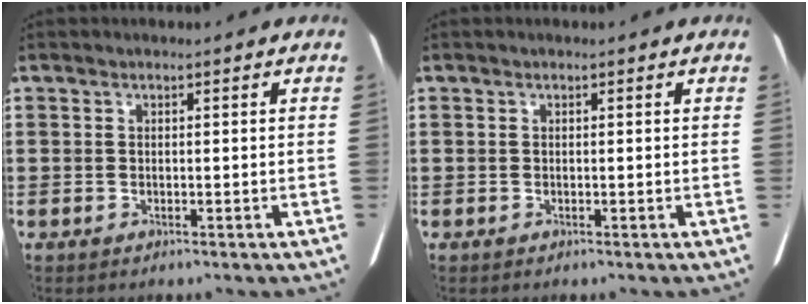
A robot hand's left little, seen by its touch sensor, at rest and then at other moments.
{"total": 0.0}